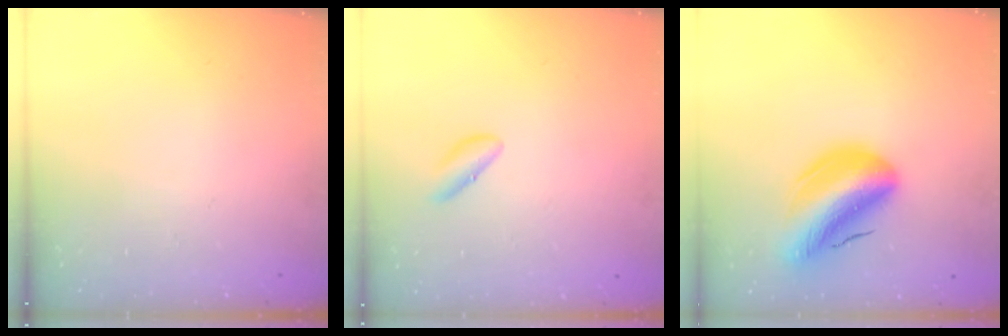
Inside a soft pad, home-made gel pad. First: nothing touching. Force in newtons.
{"total": 2.8, "press": 2.7, "slide": 0.8}
{"total": 12.6, "press": 12.1, "slide": 3.4}